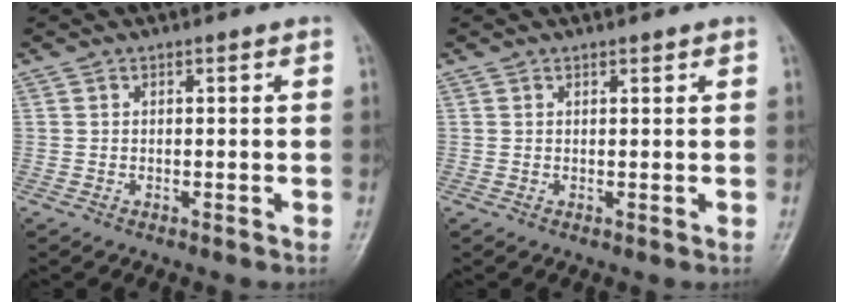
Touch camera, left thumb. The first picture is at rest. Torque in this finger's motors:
{"motor_torque": [-0.17, -0.09, -0.28, 0.16, 0.06]}